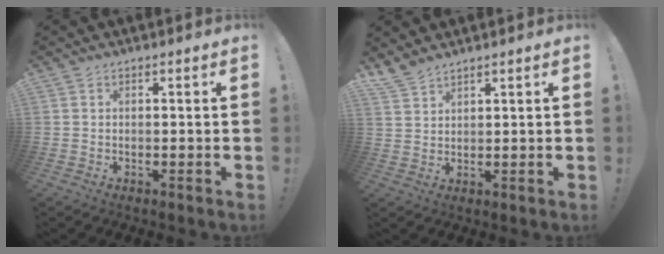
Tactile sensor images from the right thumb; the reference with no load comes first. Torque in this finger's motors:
{"motor_torque": [-0.62, 0.68, 0.13, 0.10, 0.01]}